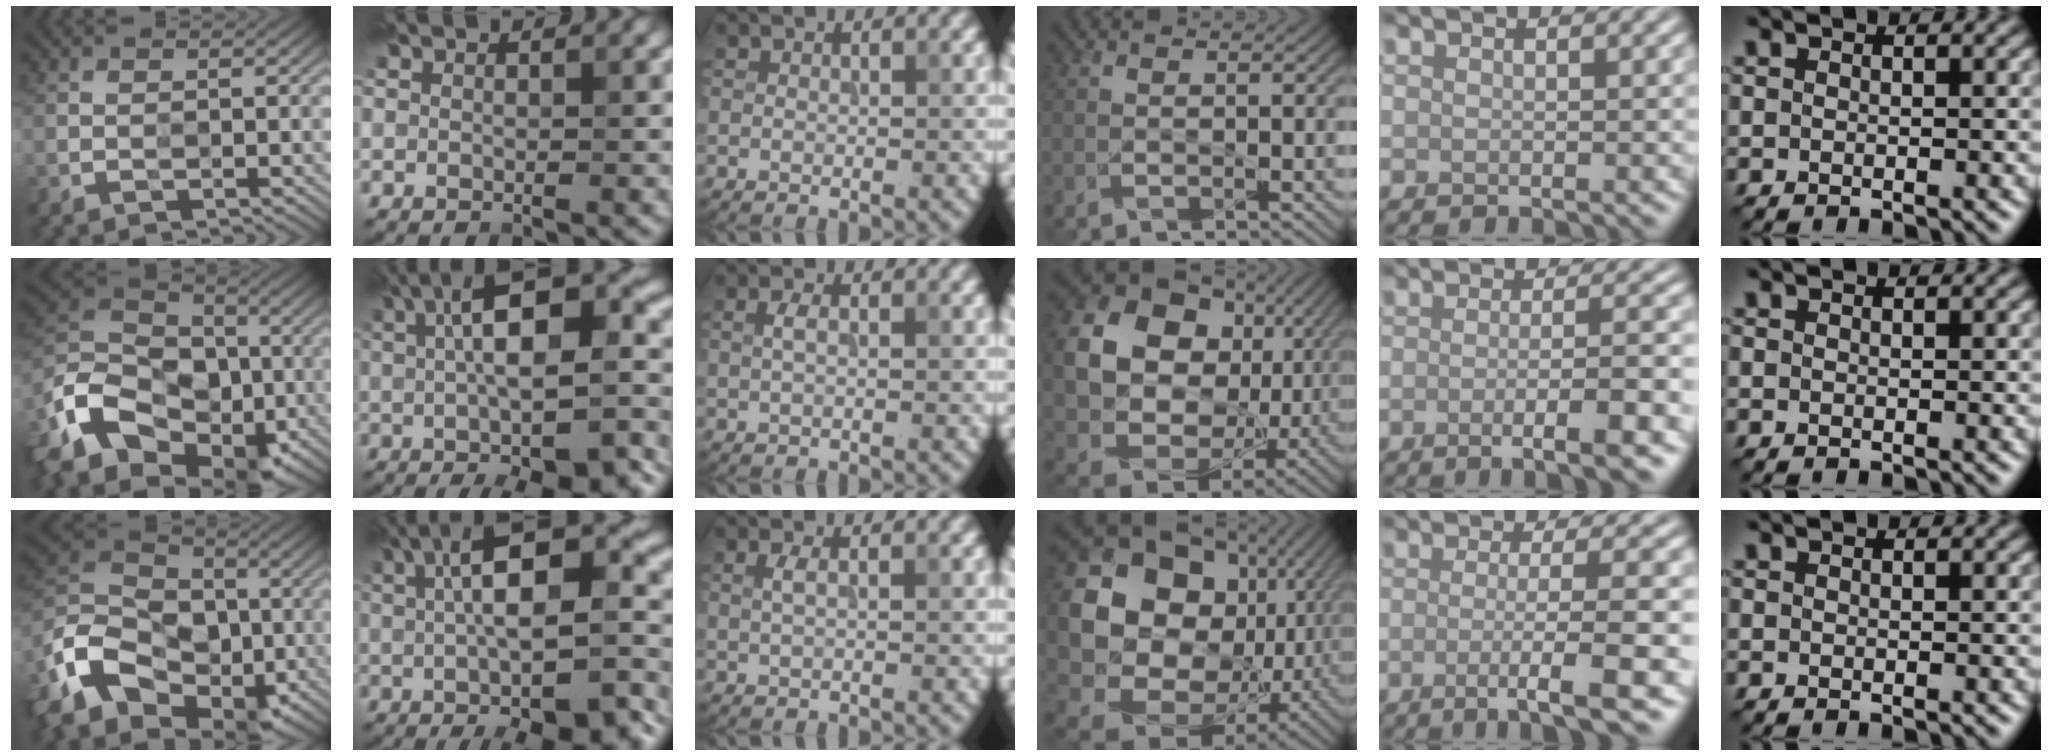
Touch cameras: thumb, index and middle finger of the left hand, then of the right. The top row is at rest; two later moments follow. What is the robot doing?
{"motion": "wipe", "object": "glasses"}